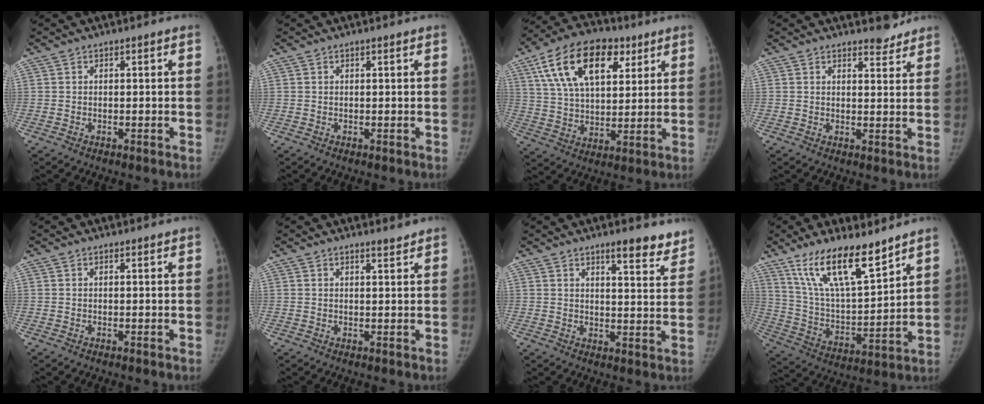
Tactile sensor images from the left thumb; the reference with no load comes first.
{"total": 0.6, "force": [0.5, 0.2, 0.4], "torque": [-0.008, -0.001, 0.007]}
{"total": 20.2, "force": [9.3, 11.3, 14.0], "torque": [-0.224, -0.007, 0.161]}
{"total": 3.9, "force": [3.6, 1.2, 0.9], "torque": [0.004, -0.029, 0.044]}
{"total": 0.9, "force": [0.8, 0.2, 0.3], "torque": [-0.005, -0.002, 0.012]}
{"total": 2.1, "force": [1.9, 0.3, 0.9], "torque": [-0.008, -0.016, 0.028]}
{"total": 8.7, "force": [6.8, 2.1, 5.1], "torque": [-0.037, -0.042, 0.087]}
{"total": 17.3, "force": [12.3, 5.0, 11.1], "torque": [-0.168, -0.065, 0.237]}